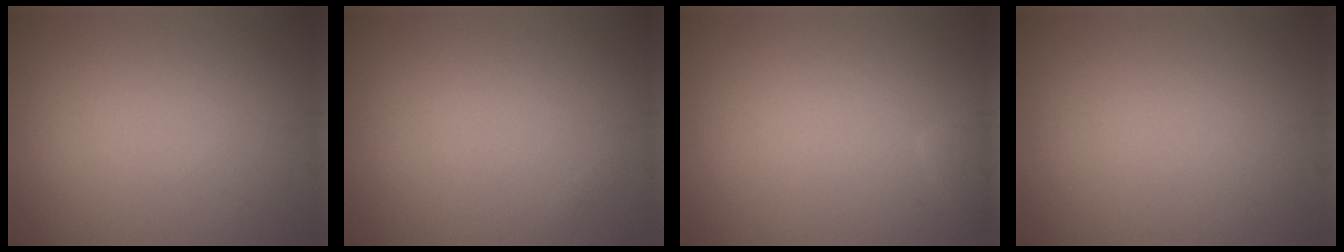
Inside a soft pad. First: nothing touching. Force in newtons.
{"total": 0.0}
{"total": 0.9, "press": 0.9, "slide": 0.1}
{"total": 0.0}